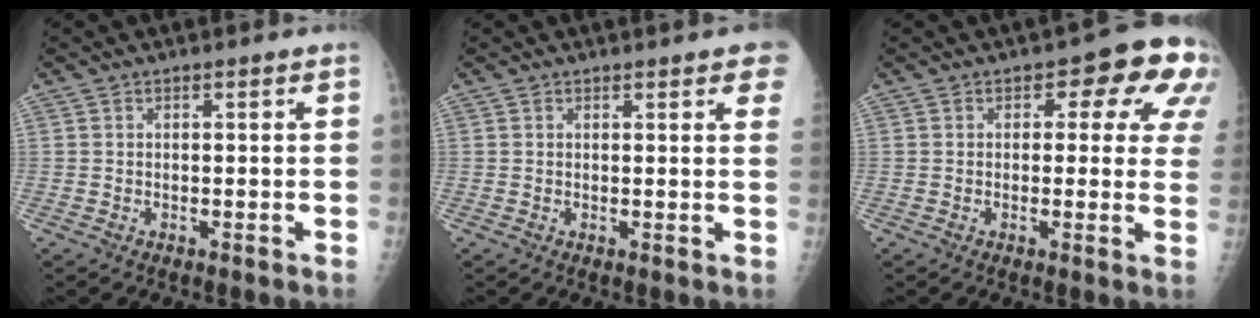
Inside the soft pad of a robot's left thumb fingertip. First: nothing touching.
{"total": 5.7, "force": [3.6, 1.4, 4.2], "torque": [-0.031, -0.003, 0.036]}
{"total": 11.2, "force": [3.8, 5.7, 8.8], "torque": [-0.044, 0.001, 0.034]}